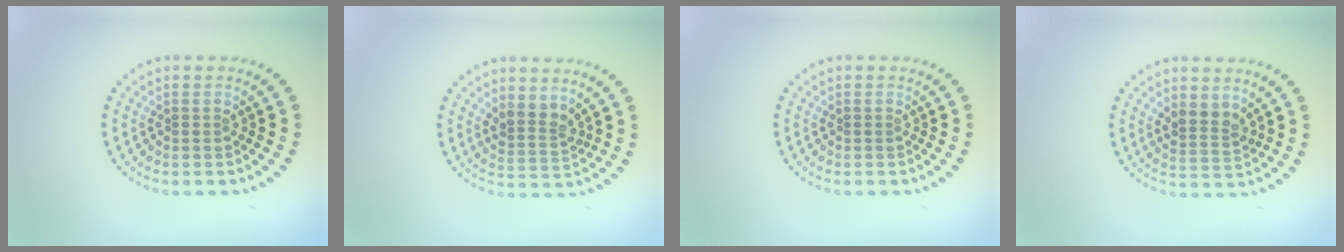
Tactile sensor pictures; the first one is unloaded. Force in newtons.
{"total": 2.4, "press": 1.9, "slide": 1.4}
{"total": 0.0}
{"total": 2.2, "press": 1.9, "slide": 1.1}